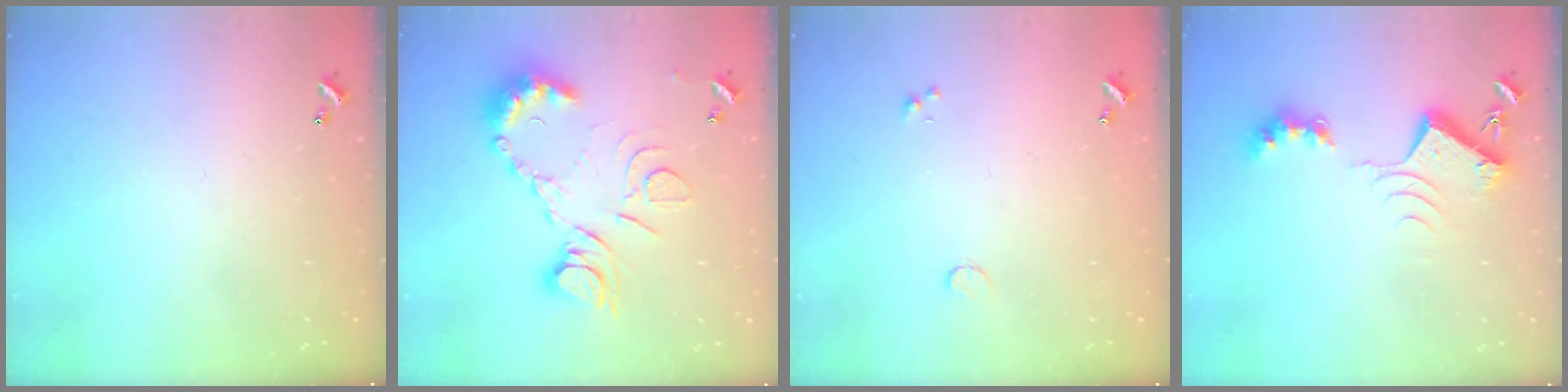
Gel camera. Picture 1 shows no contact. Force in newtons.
{"total": 13.9, "press": 13.7, "slide": 2.0}
{"total": 0.5, "press": 0.4, "slide": 0.3}
{"total": 8.7, "press": 8.6, "slide": 1.1}